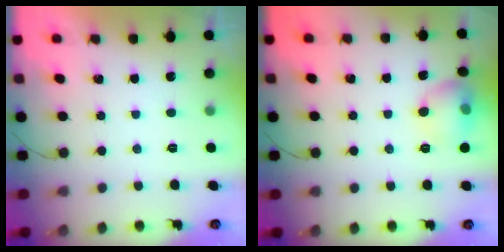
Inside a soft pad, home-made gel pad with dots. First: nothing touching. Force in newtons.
{"total": 10.2, "press": 10.0, "slide": 1.9}